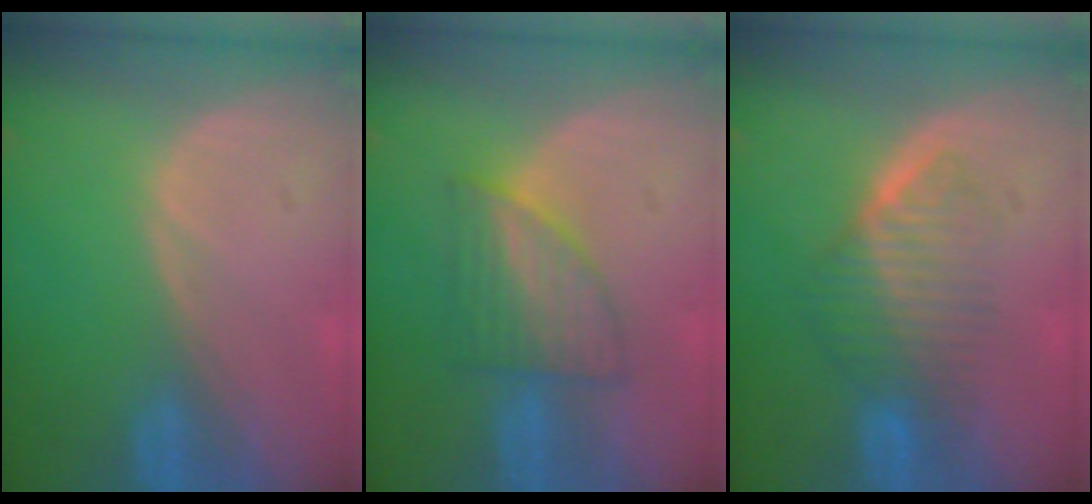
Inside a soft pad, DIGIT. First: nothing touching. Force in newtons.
{"total": 5.9, "press": 5.8, "slide": 0.3}
{"total": 6.6, "press": 6.0, "slide": 2.8}